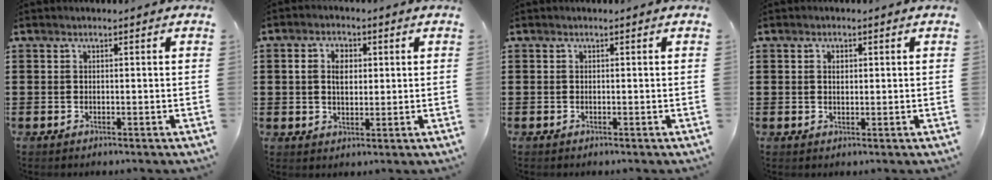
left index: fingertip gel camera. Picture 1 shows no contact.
{"total": 4.1, "force": [0.9, 2.8, 2.8], "torque": [-0.055, 0.010, 0.013]}
{"total": 0.0}
{"total": 1.0, "force": [0.4, 0.7, 0.6], "torque": [-0.014, 0.004, 0.008]}